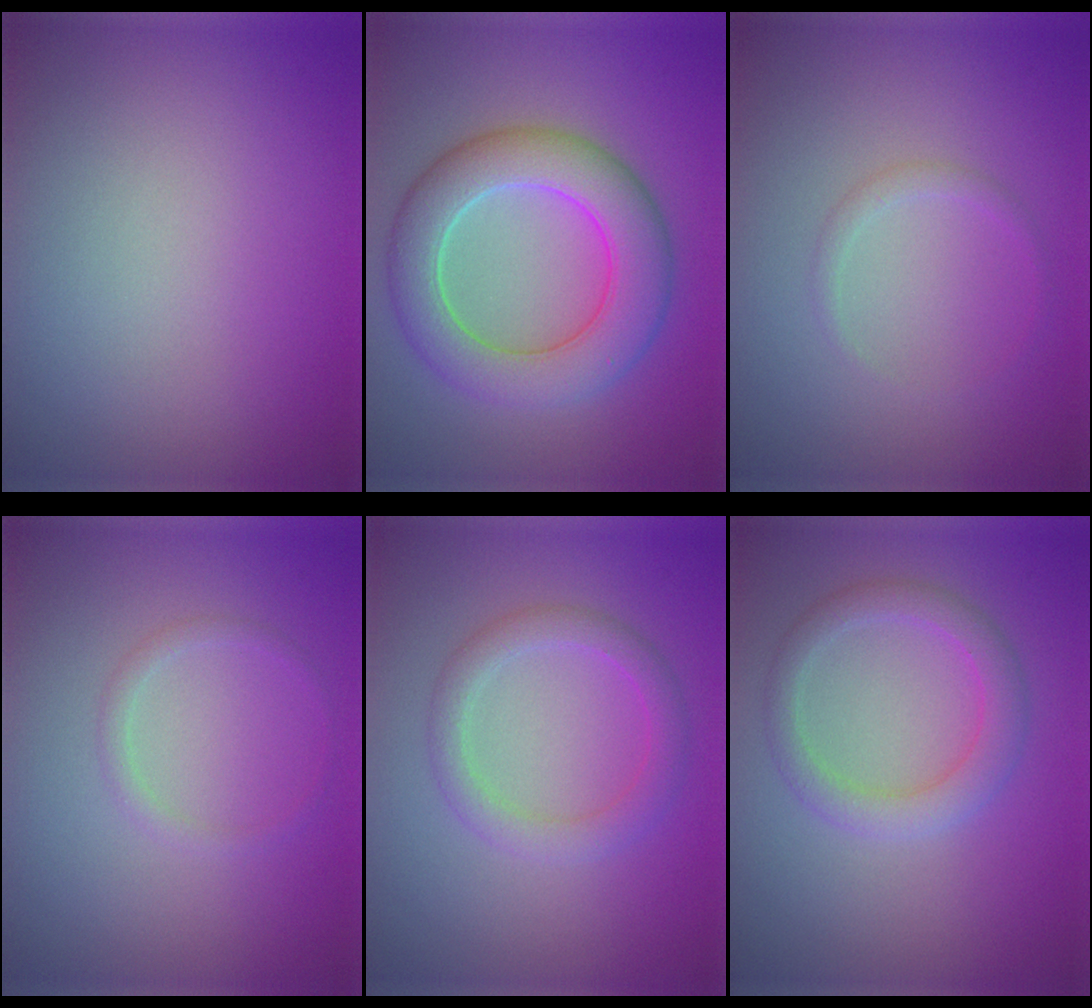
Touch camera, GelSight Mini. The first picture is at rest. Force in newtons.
{"total": 7.2, "press": 7.1, "slide": 0.6}
{"total": 0.9, "press": 0.9, "slide": 0.0}
{"total": 1.0, "press": 1.0, "slide": 0.1}
{"total": 2.6, "press": 2.6, "slide": 0.1}
{"total": 3.0, "press": 3.0, "slide": 0.1}